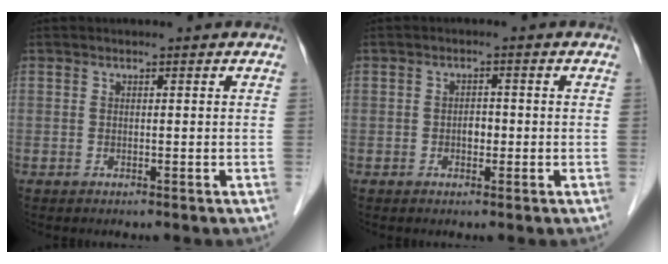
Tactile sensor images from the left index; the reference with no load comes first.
{"total": 1.8, "force": [-0.7, 1.1, 1.2], "torque": [-0.016, 0.001, -0.012]}